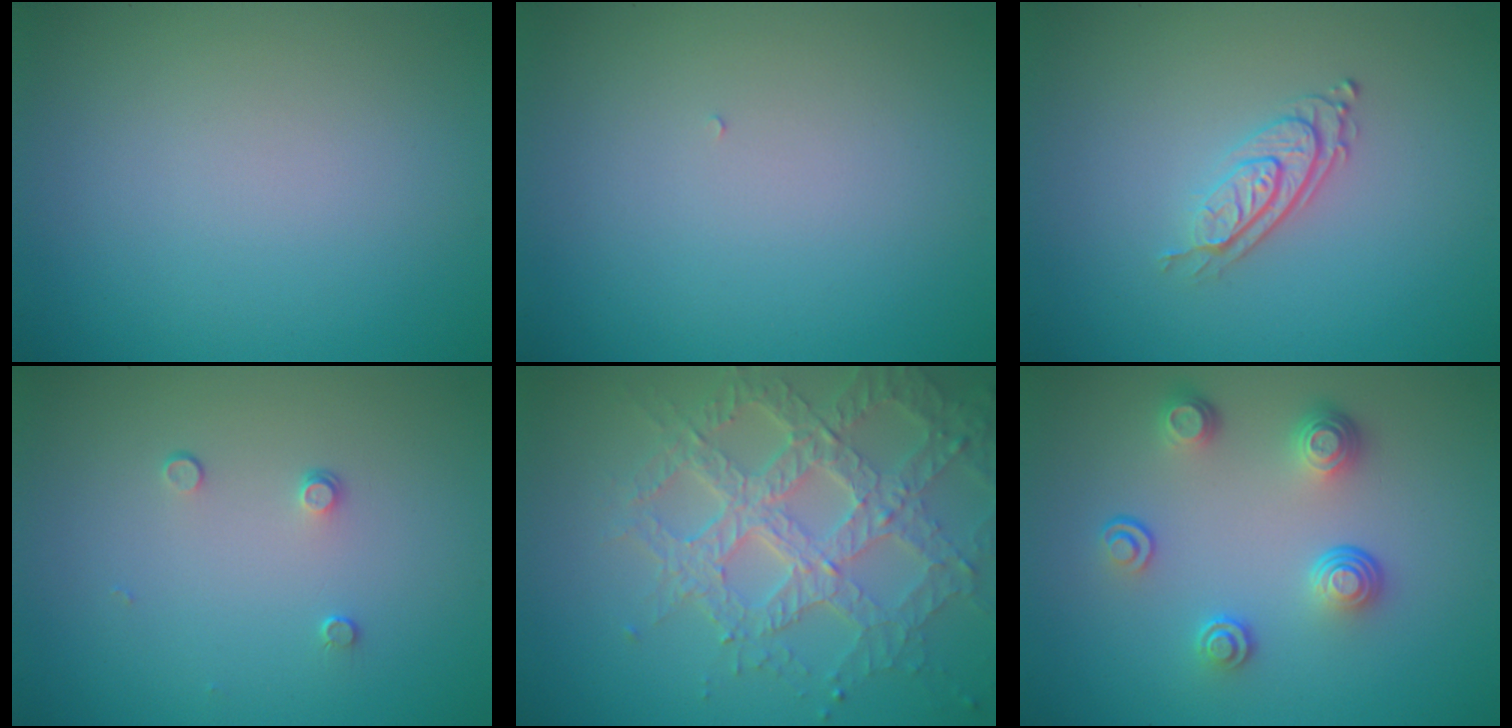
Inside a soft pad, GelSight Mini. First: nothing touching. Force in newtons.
{"total": 0.0}
{"total": 2.8, "press": 2.0, "slide": 2.0}
{"total": 0.9, "press": 0.6, "slide": 0.6}
{"total": 7.1, "press": 5.2, "slide": 4.8}
{"total": 3.8, "press": 2.8, "slide": 2.7}